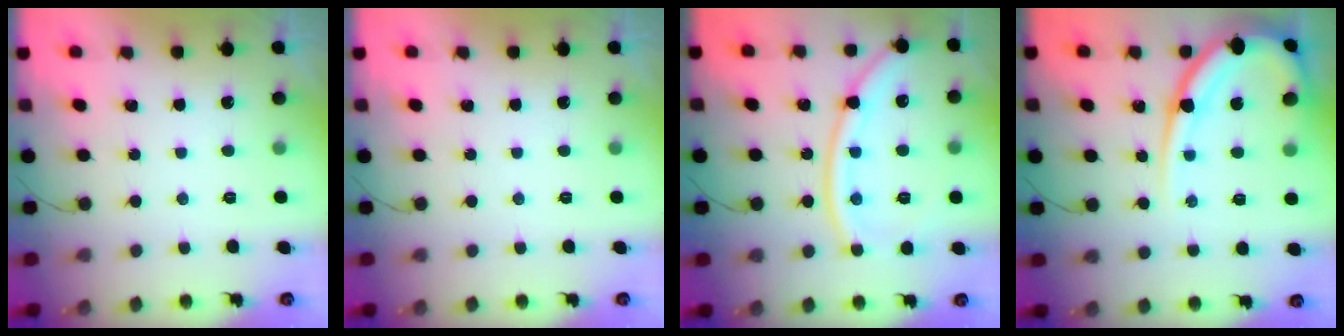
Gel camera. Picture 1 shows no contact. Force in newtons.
{"total": 0.0}
{"total": 14.7, "press": 14.6, "slide": 1.6}
{"total": 14.1, "press": 14.0, "slide": 1.5}